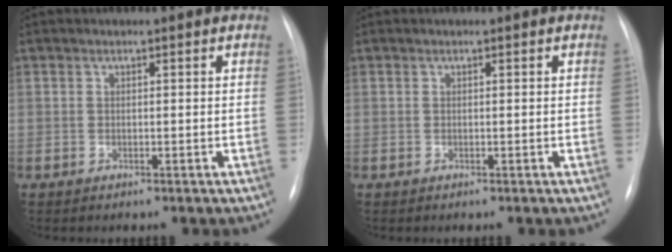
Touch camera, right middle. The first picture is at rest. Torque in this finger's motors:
{"motor_torque": [0.00, 0.00, 0.00, 0.00]}